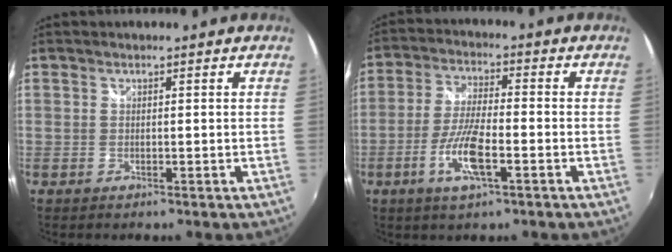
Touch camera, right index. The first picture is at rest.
{"total": 8.9, "force": [-3.5, 2.0, 8.0], "torque": [-0.165, -0.005, -0.070]}